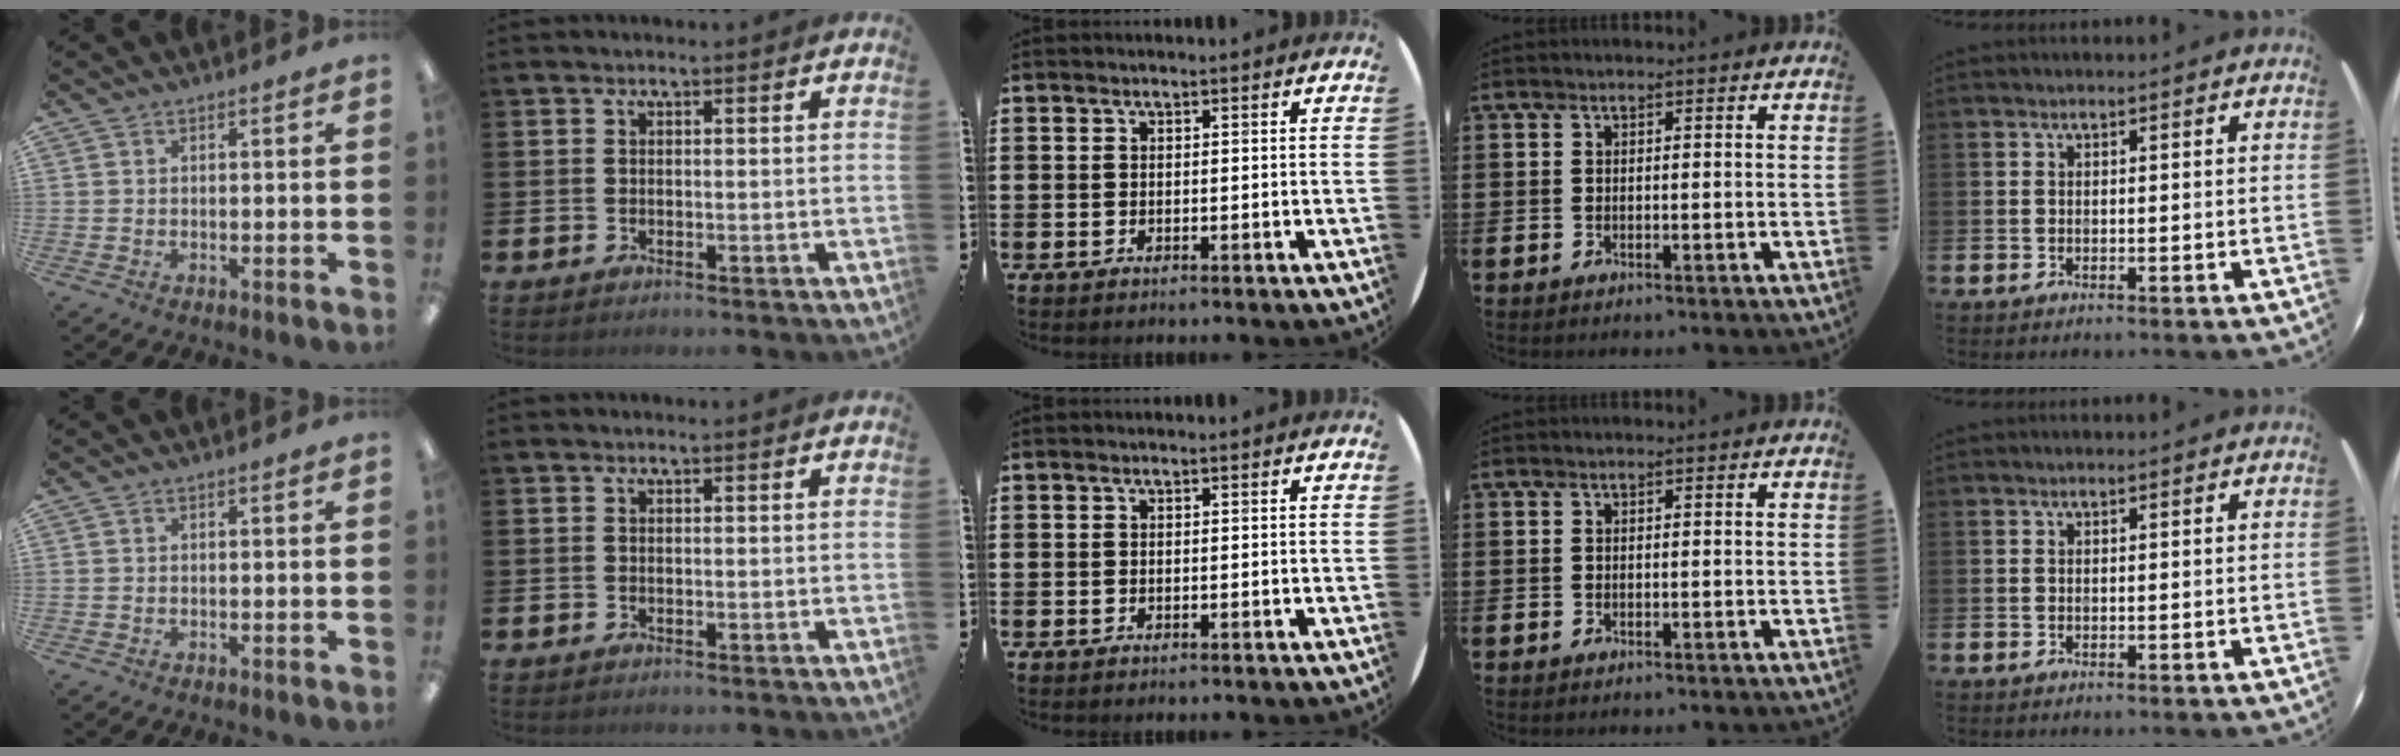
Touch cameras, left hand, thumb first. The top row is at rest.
{}